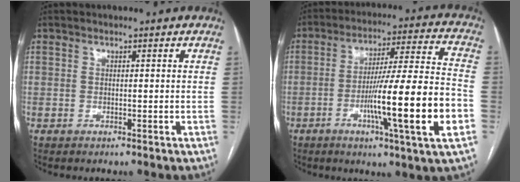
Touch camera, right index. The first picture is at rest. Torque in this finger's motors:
{"motor_torque": [2.14, 0.00, 1.05, 0.21]}